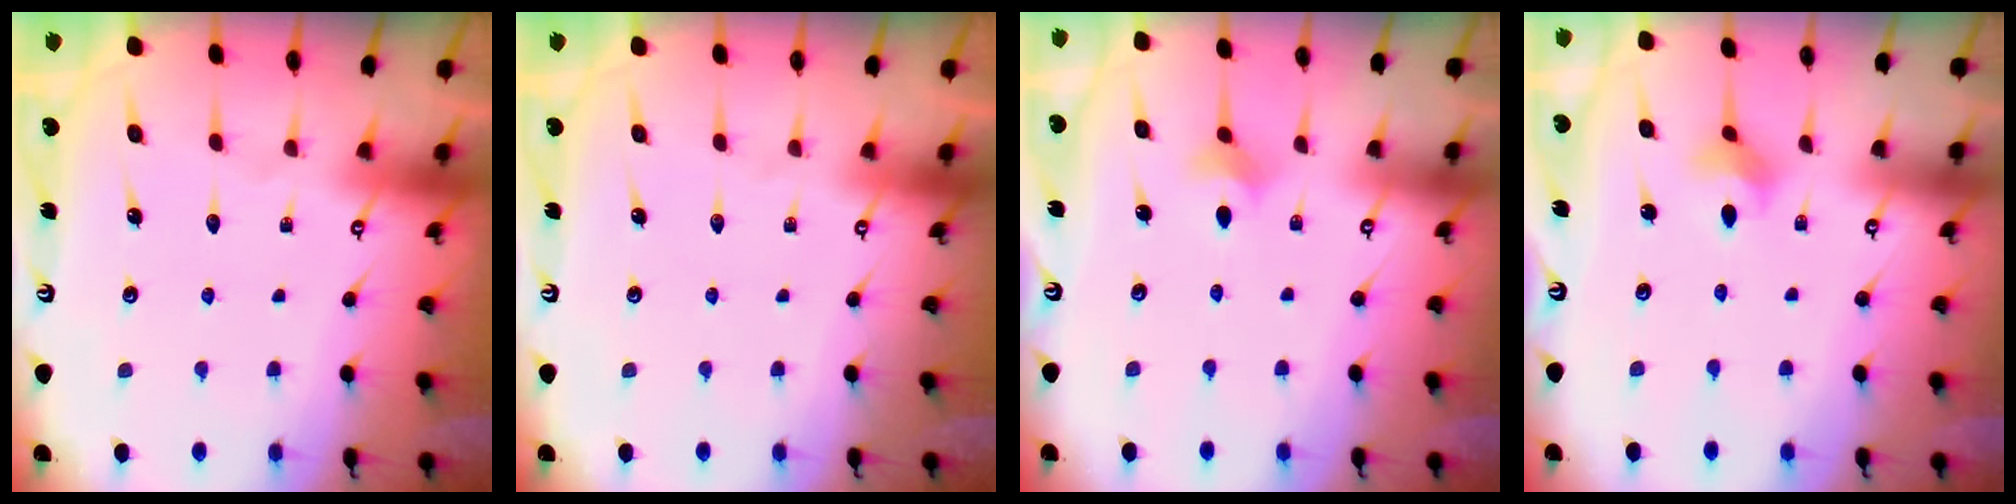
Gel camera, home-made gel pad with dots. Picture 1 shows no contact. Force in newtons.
{"total": 0.0}
{"total": 4.7, "press": 4.6, "slide": 0.9}
{"total": 2.8, "press": 2.8, "slide": 0.1}